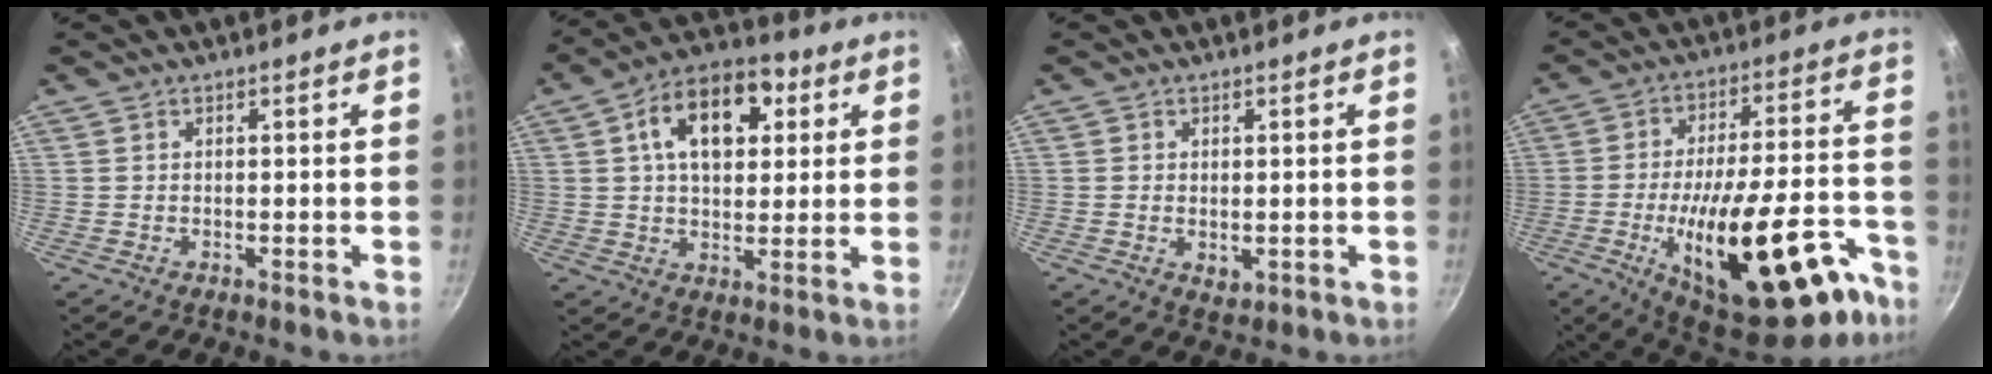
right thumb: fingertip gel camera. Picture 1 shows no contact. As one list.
[{"total": 14.9, "force": [4.6, 9.3, 10.8], "torque": [-0.133, 0.005, 0.059]}, {"total": 2.4, "force": [0.0, 1.7, 1.6], "torque": [-0.024, -0.006, 0.002]}, {"total": 29.0, "force": [-14.0, 11.3, 22.8], "torque": [-0.283, 0.063, -0.200]}]